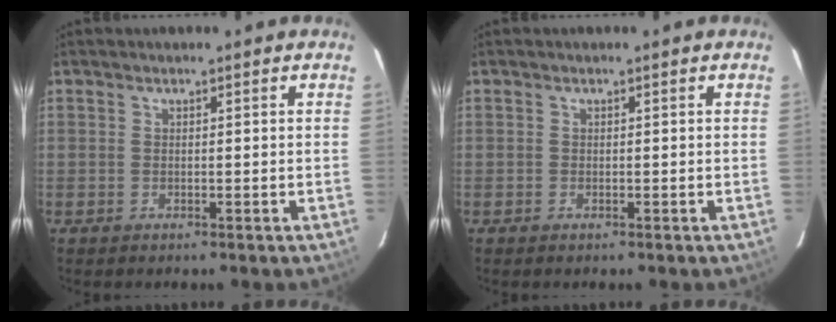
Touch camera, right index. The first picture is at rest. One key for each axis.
{"total": 0.0}